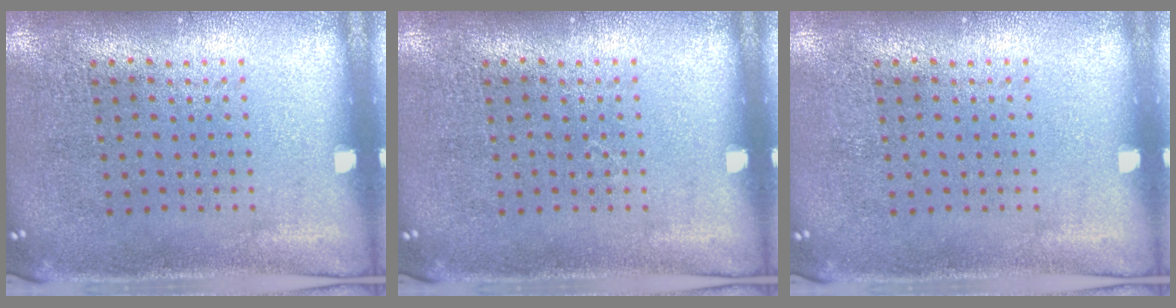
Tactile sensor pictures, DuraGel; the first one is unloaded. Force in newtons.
{"total": 0.0}
{"total": 0.0}